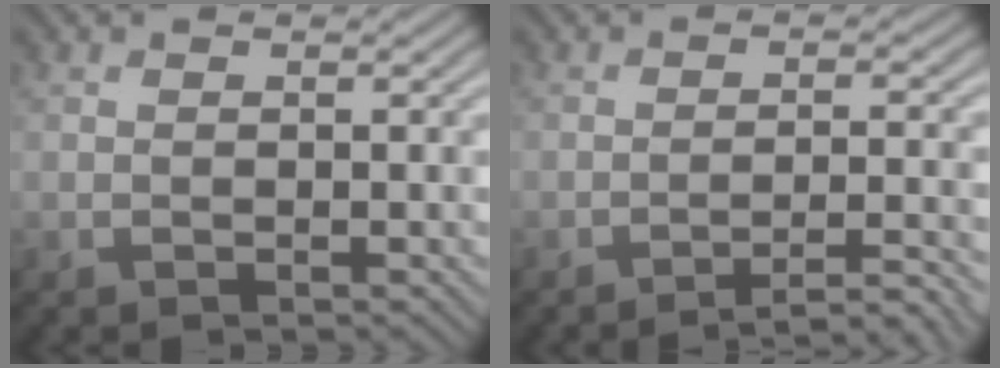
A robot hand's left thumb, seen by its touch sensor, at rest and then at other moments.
{"total": 4.2, "force": [-3.2, 0.3, 2.7], "torque": [-0.038, 0.015, -0.062]}